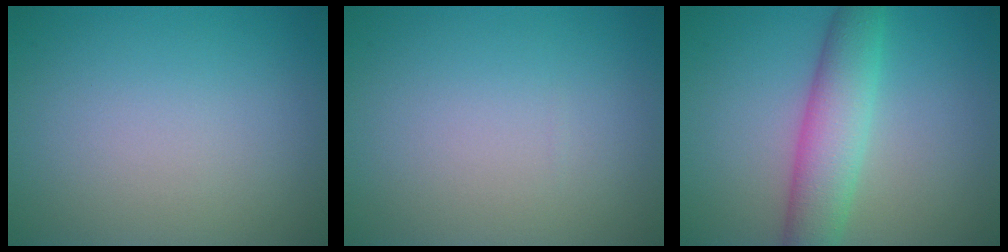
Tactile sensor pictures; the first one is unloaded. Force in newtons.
{"total": 0.0}
{"total": 5.4, "press": 5.4, "slide": 0.1}